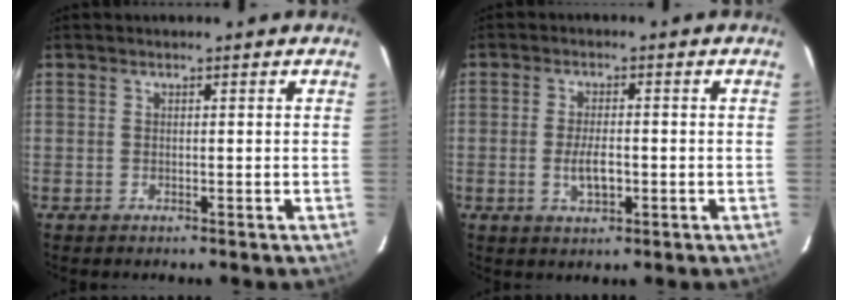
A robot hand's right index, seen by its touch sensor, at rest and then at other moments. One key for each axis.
{"total": 4.5, "fx": -1.1, "fy": 1.8, "fz": 4.0, "tx": -0.079, "ty": -0.005, "tz": -0.017}